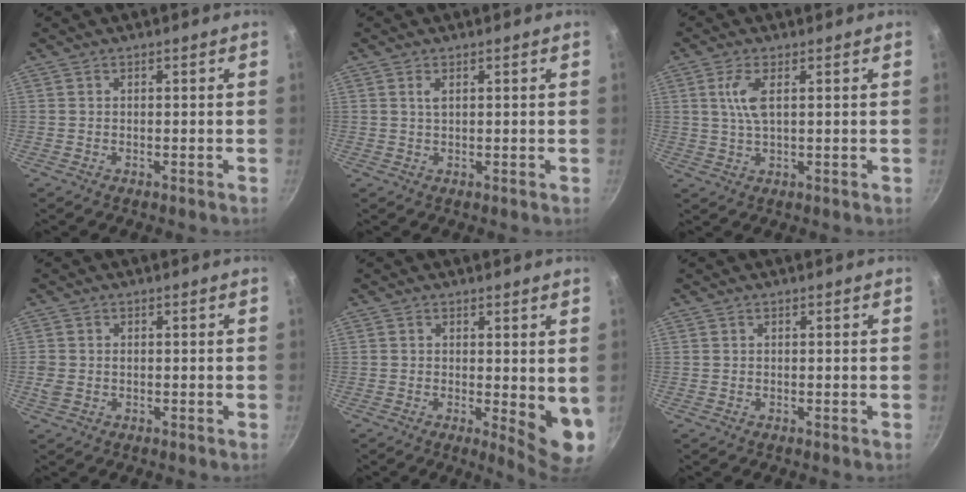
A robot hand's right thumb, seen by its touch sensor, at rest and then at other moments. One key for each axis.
{"total": 1.3, "fx": 0.6, "fy": 0.5, "fz": 1.1, "tx": -0.022, "ty": -0.001, "tz": 0.011}
{"total": 5.0, "fx": 1.4, "fy": 1.6, "fz": 4.5, "tx": -0.102, "ty": 0.002, "tz": 0.030}
{"total": 2.5, "fx": -0.3, "fy": 1.9, "fz": 1.5, "tx": -0.028, "ty": 0.000, "tz": -0.003}
{"total": 7.6, "fx": 0.1, "fy": 2.7, "fz": 7.1, "tx": -0.084, "ty": -0.017, "tz": 0.005}
{"total": 0.0}